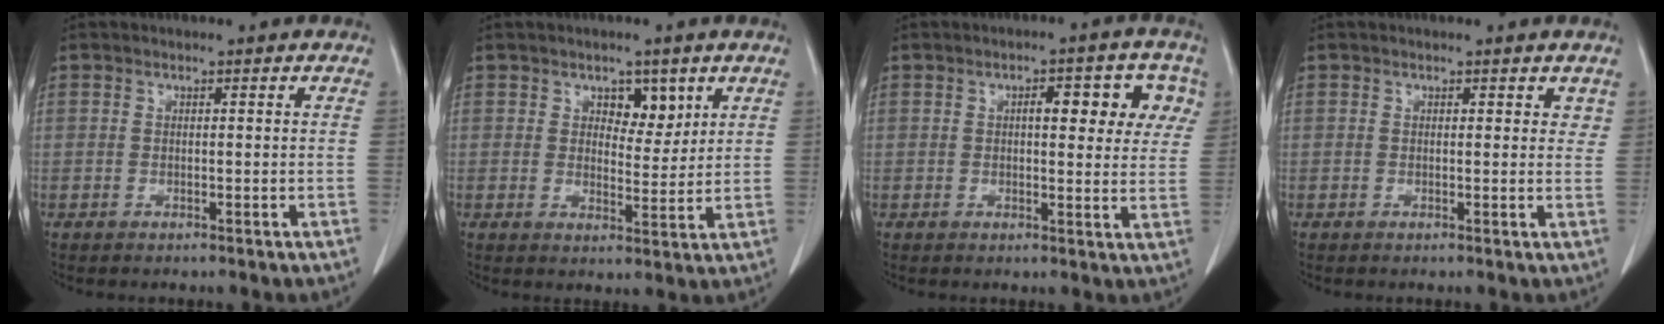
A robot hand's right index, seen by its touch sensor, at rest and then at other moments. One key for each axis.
{"total": 4.4, "fx": 2.3, "fy": 2.5, "fz": 2.8, "tx": -0.030, "ty": 0.000, "tz": 0.036}
{"total": 8.4, "fx": 2.9, "fy": 3.1, "fz": 7.2, "tx": -0.081, "ty": 0.021, "tz": 0.031}
{"total": 1.6, "fx": 1.0, "fy": 1.0, "fz": 0.7, "tx": 0.005, "ty": -0.003, "tz": 0.006}